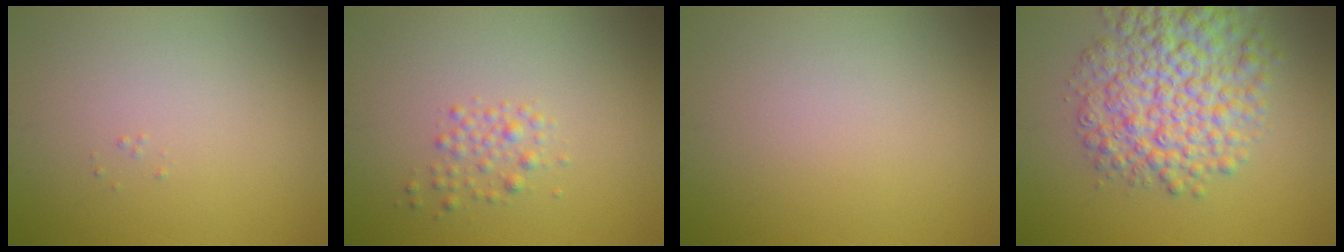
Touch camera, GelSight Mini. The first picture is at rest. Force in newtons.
{"total": 1.6, "press": 1.6, "slide": 0.0}
{"total": 0.0}
{"total": 8.3, "press": 8.3, "slide": 0.2}